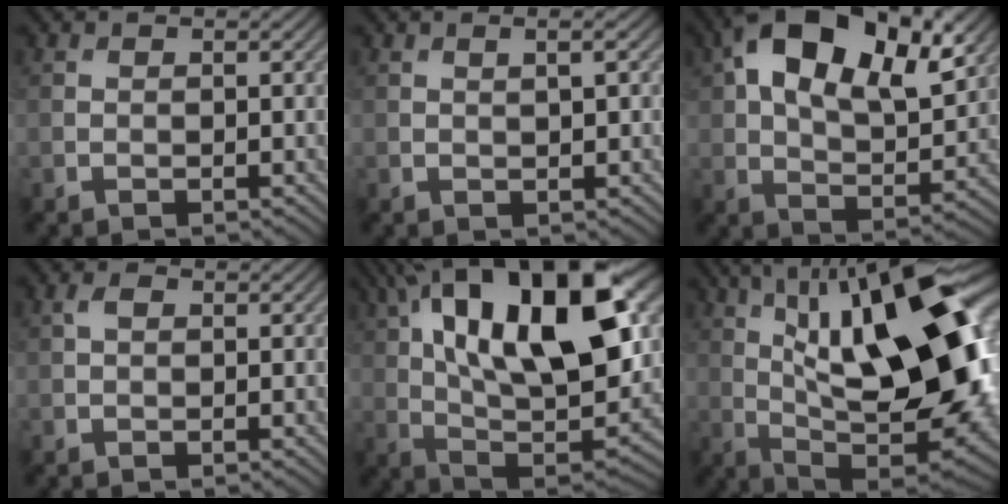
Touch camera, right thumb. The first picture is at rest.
{"total": 1.6, "force": [0.5, 0.2, 1.5], "torque": [-0.028, 0.006, 0.009]}
{"total": 17.5, "force": [7.7, 8.9, 13.0], "torque": [-0.229, 0.024, 0.109]}
{"total": 1.2, "force": [0.3, 0.7, 0.9], "torque": [-0.020, 0.005, 0.004]}
{"total": 22.3, "force": [8.4, 10.2, 18.0], "torque": [-0.314, 0.041, 0.130]}
{"total": 21.4, "force": [5.3, 8.5, 19.0], "torque": [-0.302, 0.029, 0.087]}